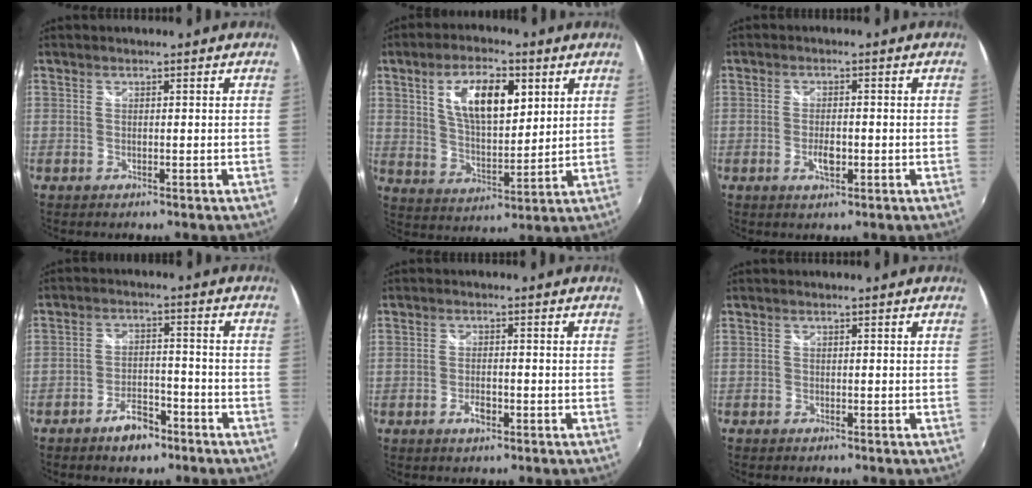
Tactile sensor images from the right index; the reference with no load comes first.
{"total": 12.7, "force": [4.8, 5.5, 10.3], "torque": [-0.181, 0.012, 0.089]}
{"total": 3.6, "force": [-1.2, 1.7, 2.9], "torque": [-0.057, -0.004, -0.020]}
{"total": 6.6, "force": [-4.8, 3.1, 3.4], "torque": [-0.072, 0.008, -0.073]}
{"total": 2.9, "force": [-1.5, 1.3, 2.1], "torque": [-0.044, -0.003, -0.028]}
{"total": 1.0, "force": [-0.9, 0.4, 0.1], "torque": [-0.007, -0.005, -0.018]}